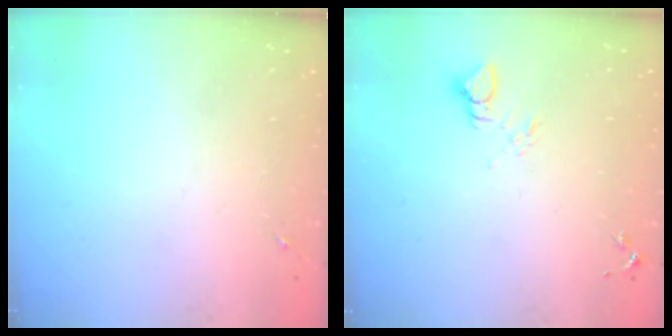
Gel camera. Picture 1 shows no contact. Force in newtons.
{"total": 3.4, "press": 3.4, "slide": 0.2}